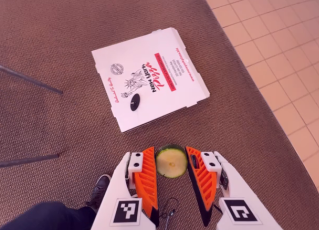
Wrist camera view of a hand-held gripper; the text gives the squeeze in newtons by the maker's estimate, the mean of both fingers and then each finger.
{"total": 7.0, "left": 7.1, "right": 6.9}